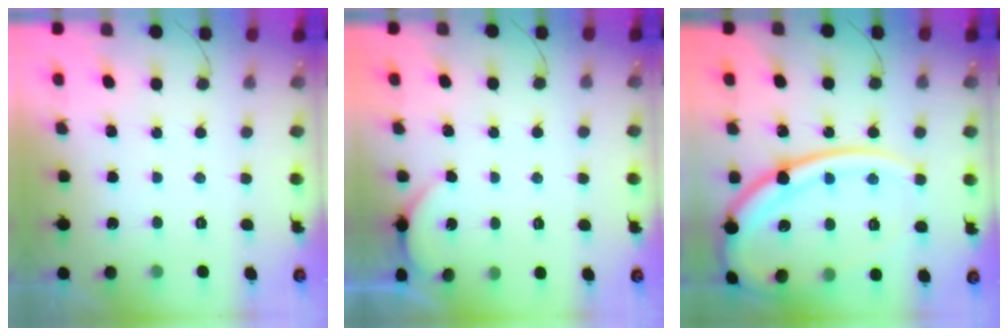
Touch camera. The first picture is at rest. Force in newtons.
{"total": 2.6, "press": 2.5, "slide": 0.5}
{"total": 21.5, "press": 21.4, "slide": 2.5}